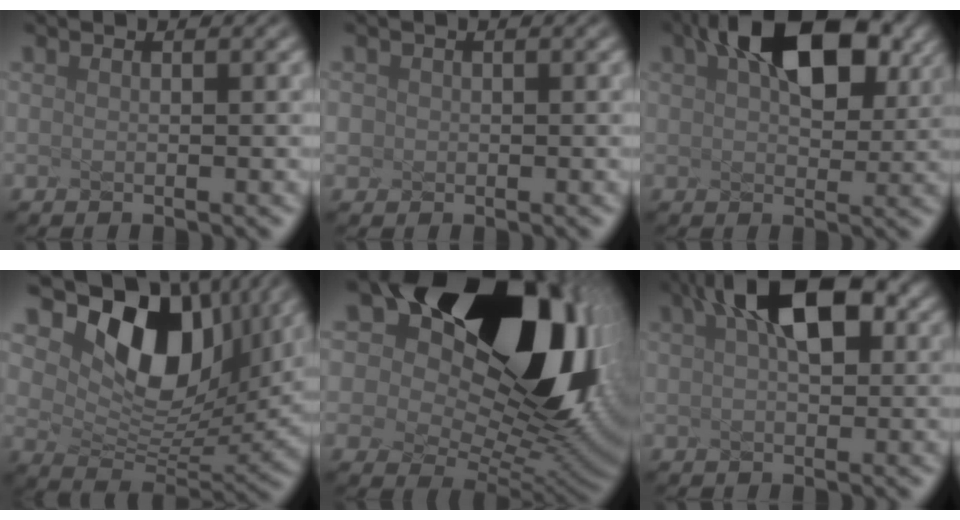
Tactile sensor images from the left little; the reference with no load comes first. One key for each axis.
{"total": 2.2, "fx": -1.0, "fy": -1.1, "fz": -1.6, "tx": -0.006, "ty": -0.013, "tz": 0.024}
{"total": 7.9, "fx": 2.9, "fy": 3.9, "fz": 6.2, "tx": -0.124, "ty": 0.008, "tz": 0.083}
{"total": 7.4, "fx": 2.6, "fy": 4.9, "fz": 5.0, "tx": -0.114, "ty": -0.025, "tz": 0.088}
{"total": 17.6, "fx": 6.8, "fy": 11.1, "fz": 11.8, "tx": -0.204, "ty": 0.029, "tz": 0.155}
{"total": 5.0, "fx": 1.3, "fy": 1.9, "fz": 4.5, "tx": -0.097, "ty": 0.009, "tz": 0.050}